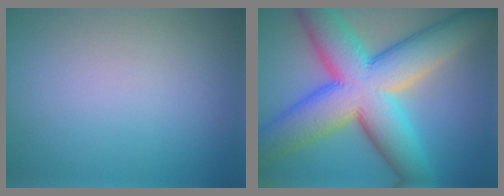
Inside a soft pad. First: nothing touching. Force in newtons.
{"total": 14.9, "press": 14.9, "slide": 0.8}